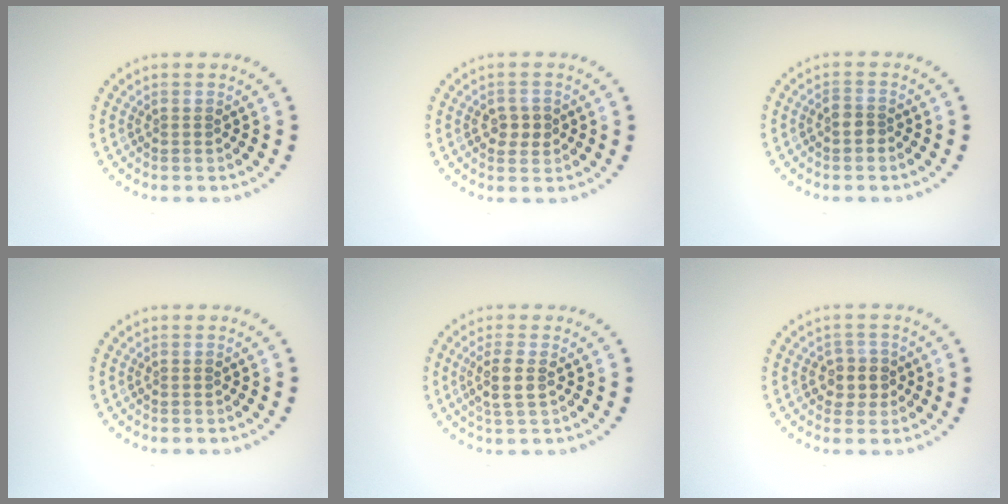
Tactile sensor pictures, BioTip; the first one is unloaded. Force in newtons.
{"total": 2.0, "press": 2.0, "slide": 0.1}
{"total": 1.4, "press": 1.2, "slide": 0.7}
{"total": 0.0}
{"total": 2.4, "press": 2.1, "slide": 1.1}
{"total": 2.1, "press": 1.9, "slide": 0.7}